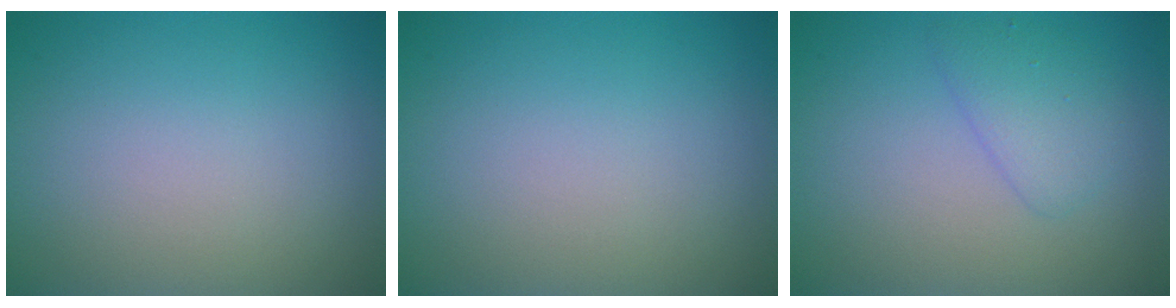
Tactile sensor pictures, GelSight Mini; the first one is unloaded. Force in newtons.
{"total": 0.0}
{"total": 2.2, "press": 2.2, "slide": 0.1}